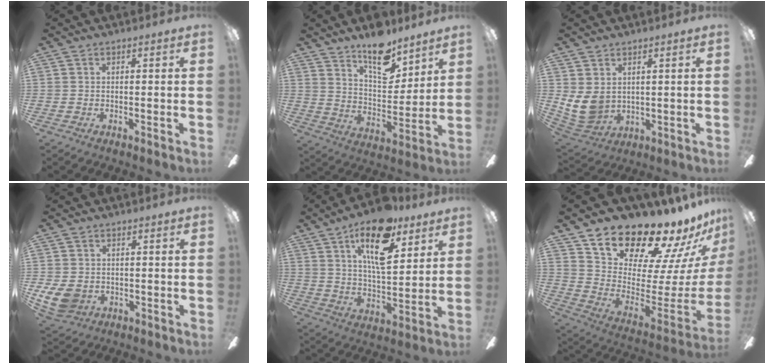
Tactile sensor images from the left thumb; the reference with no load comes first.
{"total": 14.3, "force": [11.0, 5.7, 7.1], "torque": [-0.099, -0.077, 0.193]}
{"total": 8.3, "force": [1.9, 6.4, 5.0], "torque": [-0.127, -0.014, 0.038]}
{"total": 7.2, "force": [-1.5, 5.9, 3.8], "torque": [-0.090, 0.005, -0.025]}
{"total": 17.3, "force": [9.9, 7.5, 12.0], "torque": [-0.190, -0.037, 0.165]}
{"total": 16.0, "force": [15.1, 3.7, 3.9], "torque": [-0.061, -0.157, 0.261]}